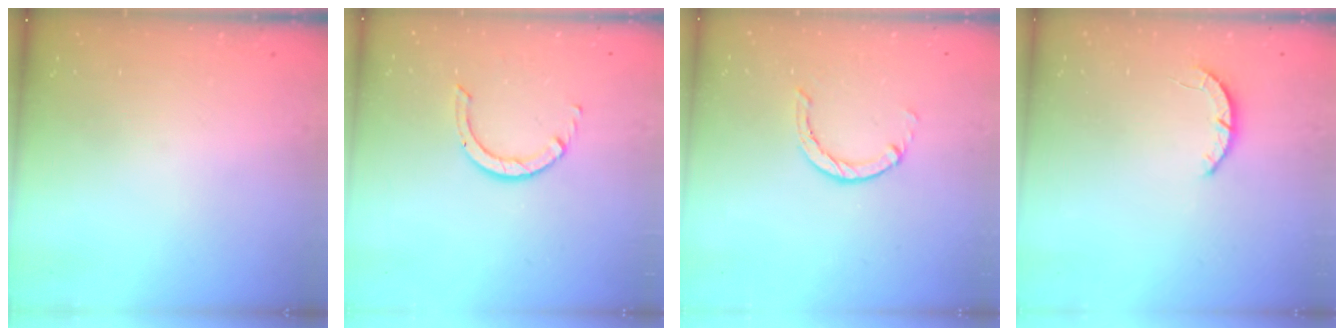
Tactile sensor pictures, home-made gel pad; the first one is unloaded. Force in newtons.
{"total": 2.9, "press": 2.9, "slide": 0.2}
{"total": 1.2, "press": 1.2, "slide": 0.2}
{"total": 2.2, "press": 2.2, "slide": 0.3}